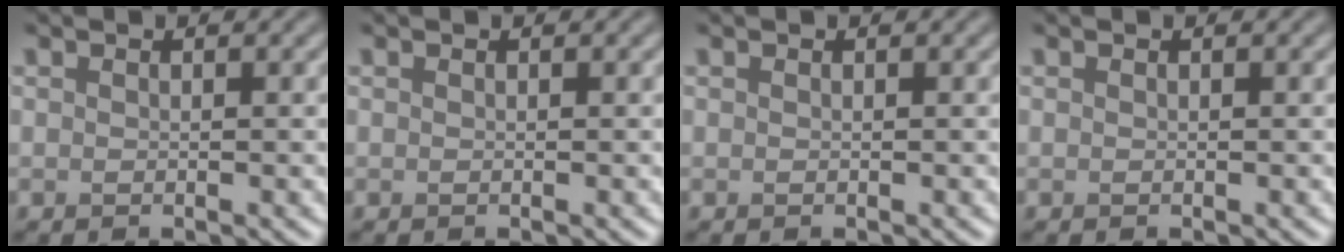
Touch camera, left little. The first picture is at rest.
{"total": 0.0}
{"total": 0.0}
{"total": 0.0}